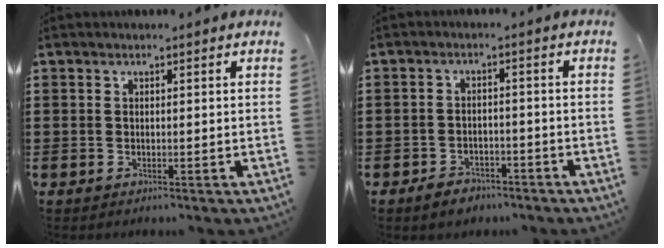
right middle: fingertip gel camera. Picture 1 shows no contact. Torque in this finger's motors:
{"motor_torque": [0.93, -0.44, 0.03, 0.04]}